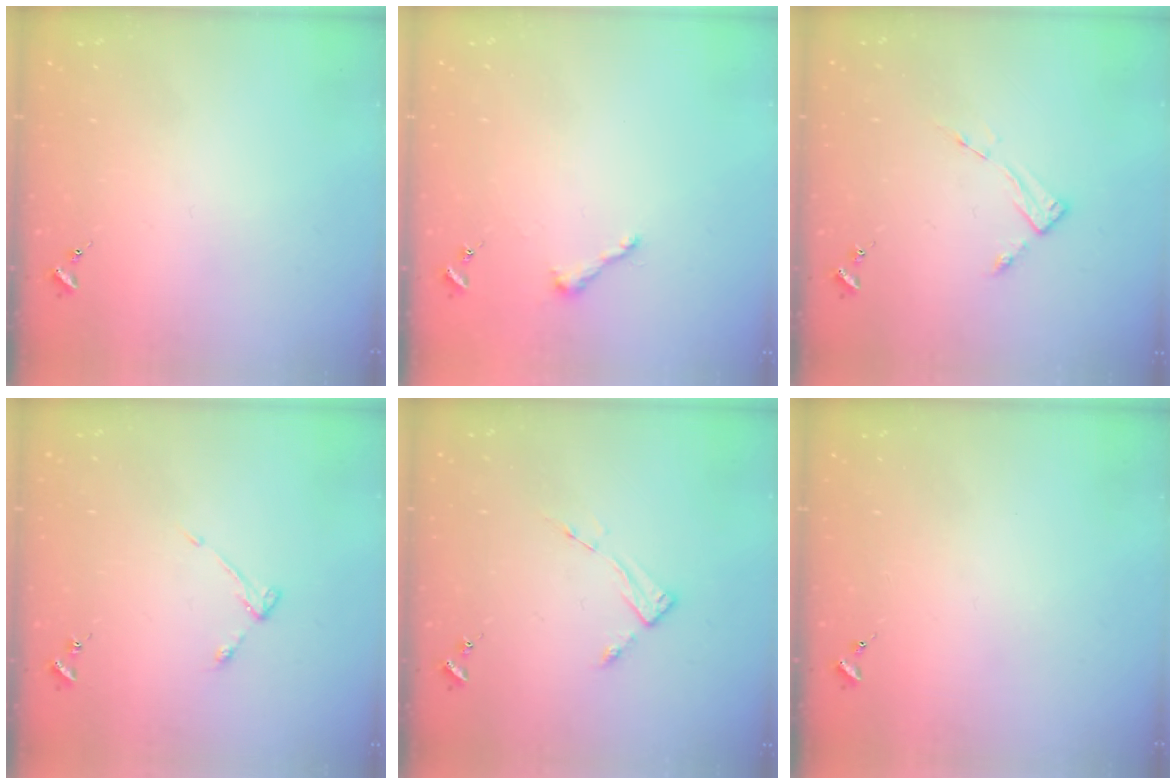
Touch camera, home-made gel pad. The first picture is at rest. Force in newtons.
{"total": 3.9, "press": 3.9, "slide": 0.3}
{"total": 3.6, "press": 3.5, "slide": 0.4}
{"total": 3.9, "press": 3.9, "slide": 0.6}
{"total": 3.6, "press": 3.5, "slide": 0.4}
{"total": 0.0}